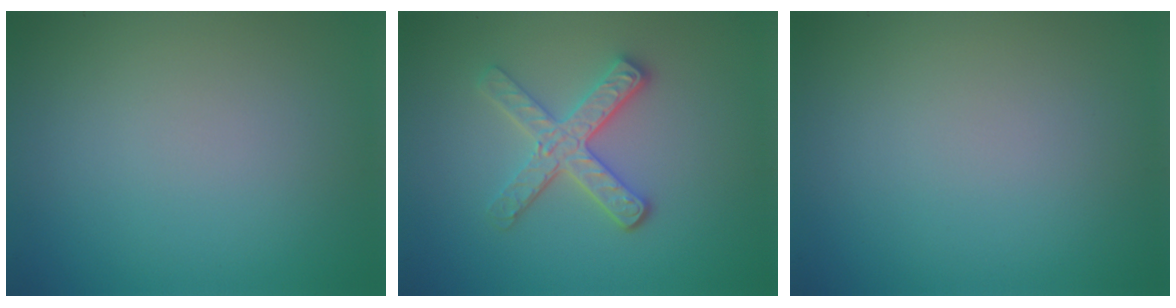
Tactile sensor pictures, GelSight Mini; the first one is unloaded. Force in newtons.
{"total": 3.6, "press": 3.1, "slide": 1.9}
{"total": 0.0}